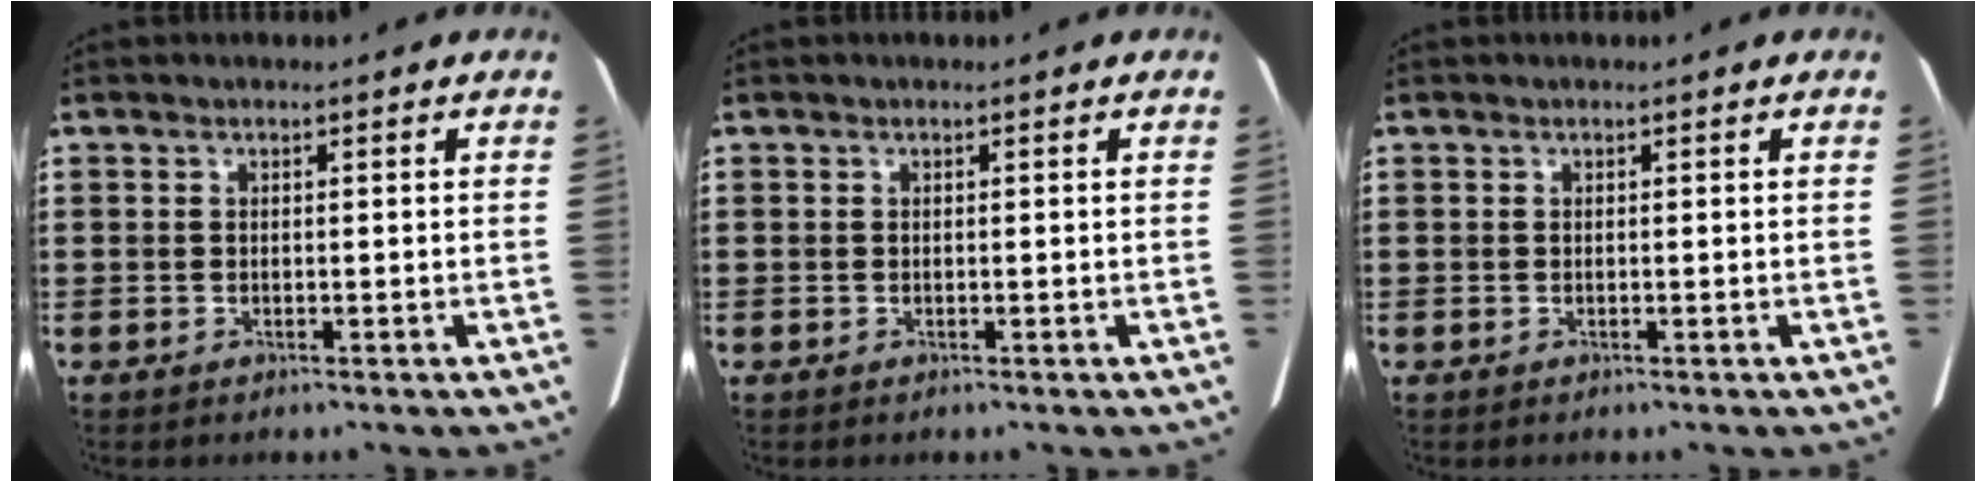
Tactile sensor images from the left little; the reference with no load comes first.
{"total": 0.0}
{"total": 0.0}